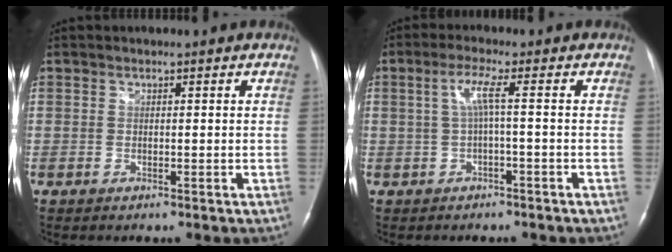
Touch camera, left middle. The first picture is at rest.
{"total": 3.4, "force": [-0.1, -0.5, 3.4], "torque": [-0.069, 0.013, 0.002]}